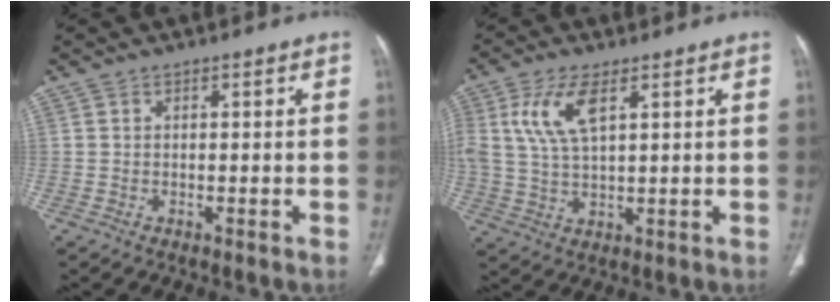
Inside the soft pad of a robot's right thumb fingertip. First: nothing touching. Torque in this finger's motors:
{"motor_torque": [0.05, 0.57, 0.51, 0.59, 0.14]}